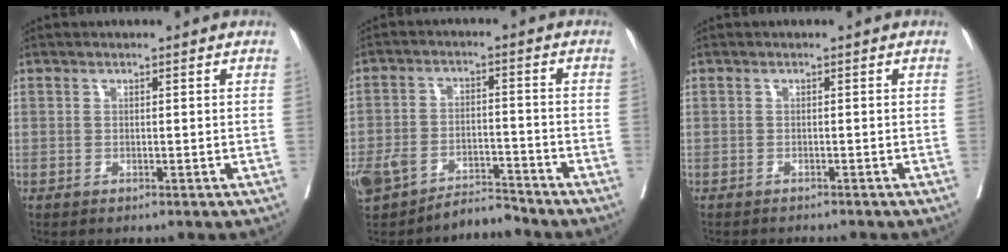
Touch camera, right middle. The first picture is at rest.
{"total": 6.5, "force": [-5.8, 2.1, 2.1], "torque": [-0.043, 0.020, -0.102]}
{"total": 3.2, "force": [-3.0, 0.6, 0.9], "torque": [-0.016, -0.007, -0.039]}